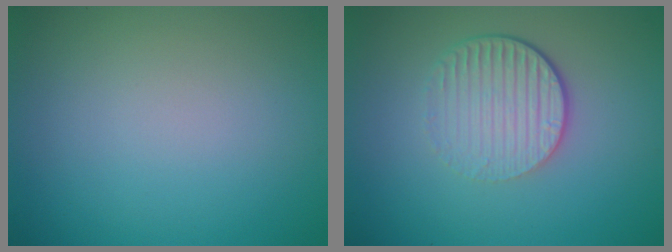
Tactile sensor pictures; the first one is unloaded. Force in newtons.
{"total": 4.4, "press": 2.8, "slide": 3.4}